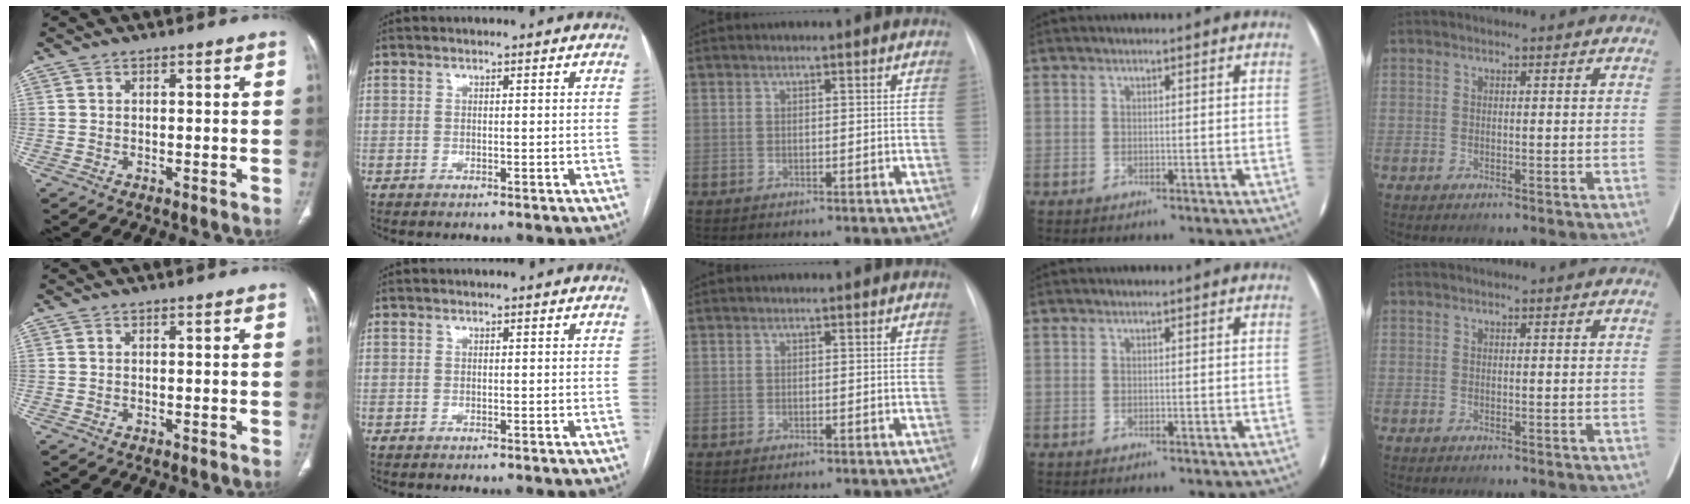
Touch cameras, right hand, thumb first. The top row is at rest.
{}